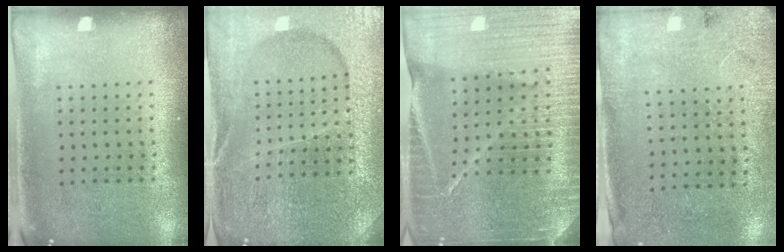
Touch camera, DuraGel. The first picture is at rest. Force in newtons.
{"total": 4.8, "press": 4.4, "slide": 1.8}
{"total": 5.6, "press": 4.9, "slide": 2.7}
{"total": 2.6, "press": 2.2, "slide": 1.5}